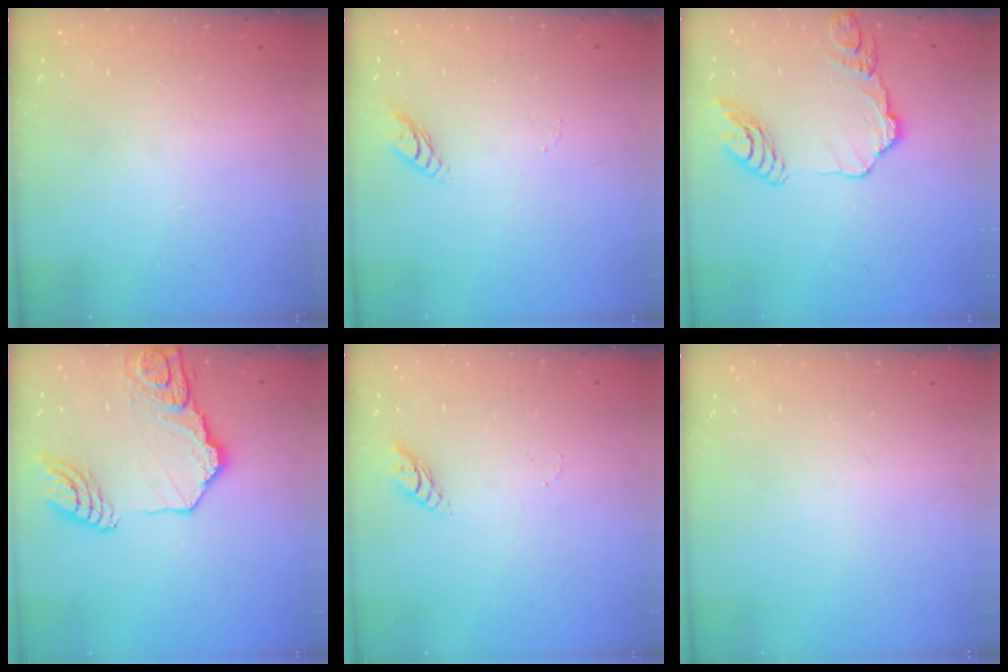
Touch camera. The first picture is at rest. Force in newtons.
{"total": 4.0, "press": 4.0, "slide": 0.4}
{"total": 12.1, "press": 12.1, "slide": 1.1}
{"total": 18.1, "press": 18.0, "slide": 2.0}
{"total": 4.6, "press": 4.6, "slide": 0.4}
{"total": 0.0}